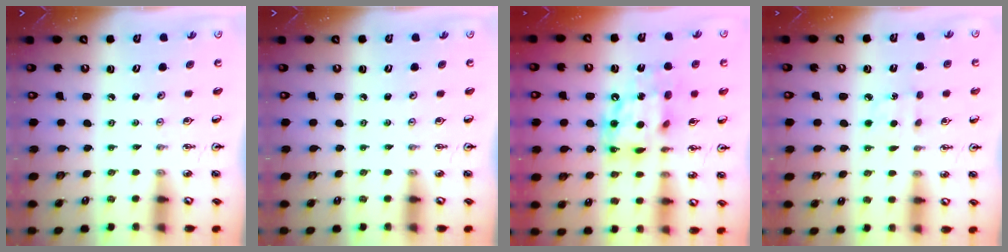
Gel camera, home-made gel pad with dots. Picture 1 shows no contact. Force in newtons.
{"total": 0.0}
{"total": 14.1, "press": 14.1, "slide": 1.2}
{"total": 4.6, "press": 4.5, "slide": 0.6}